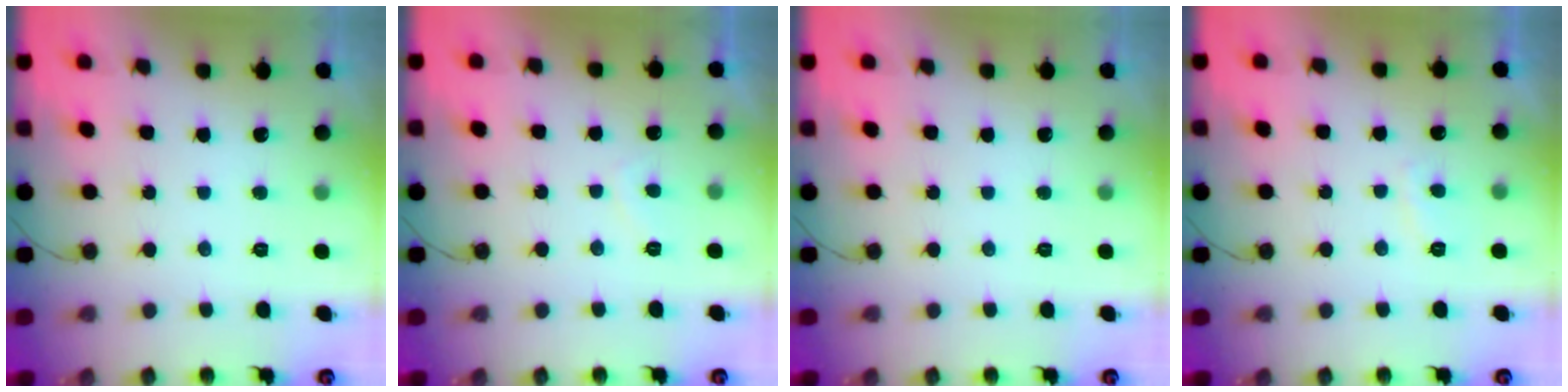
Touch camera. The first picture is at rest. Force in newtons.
{"total": 1.5, "press": 1.3, "slide": 0.7}
{"total": 0.0}
{"total": 2.5, "press": 2.4, "slide": 0.8}